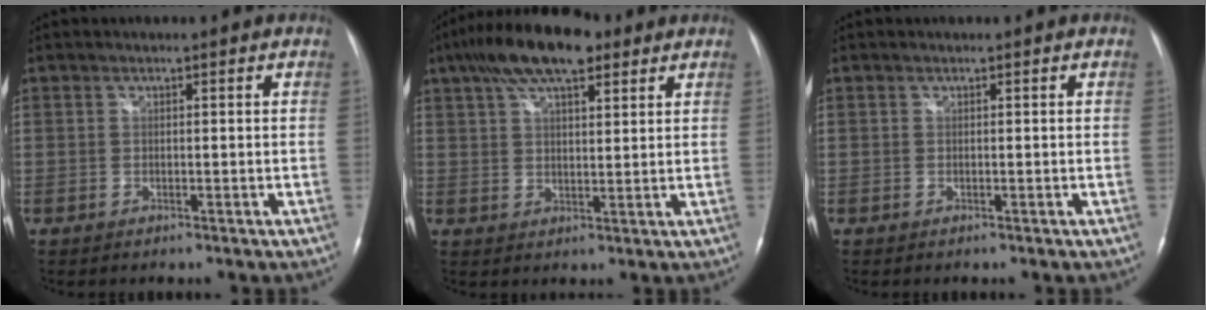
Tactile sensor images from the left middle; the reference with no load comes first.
{"total": 12.4, "force": [7.8, 4.3, 8.6], "torque": [-0.161, 0.033, 0.136]}
{"total": 0.0}